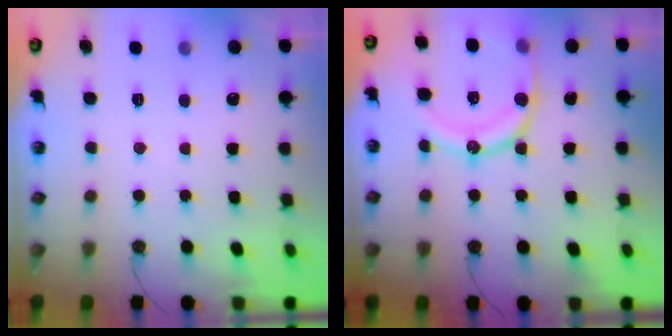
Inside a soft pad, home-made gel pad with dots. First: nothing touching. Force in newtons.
{"total": 14.2, "press": 14.2, "slide": 0.7}